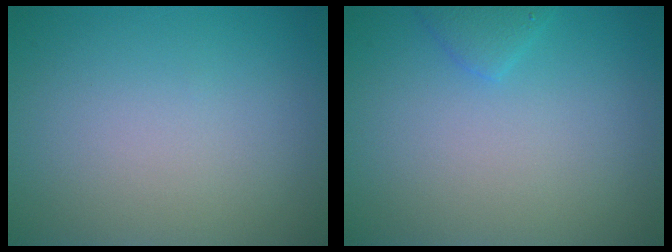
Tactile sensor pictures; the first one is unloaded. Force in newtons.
{"total": 1.3, "press": 1.3, "slide": 0.1}